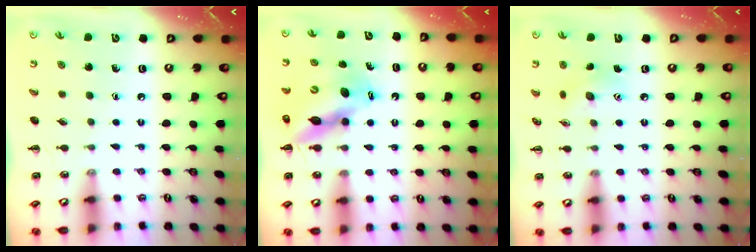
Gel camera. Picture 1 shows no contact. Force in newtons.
{"total": 13.4, "press": 13.0, "slide": 3.5}
{"total": 6.5, "press": 6.5, "slide": 0.7}